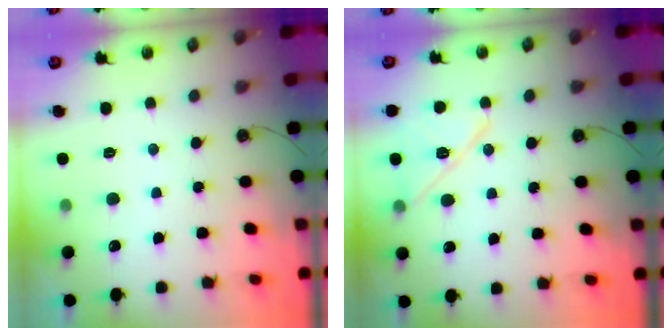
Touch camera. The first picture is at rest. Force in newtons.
{"total": 13.3, "press": 12.7, "slide": 4.1}